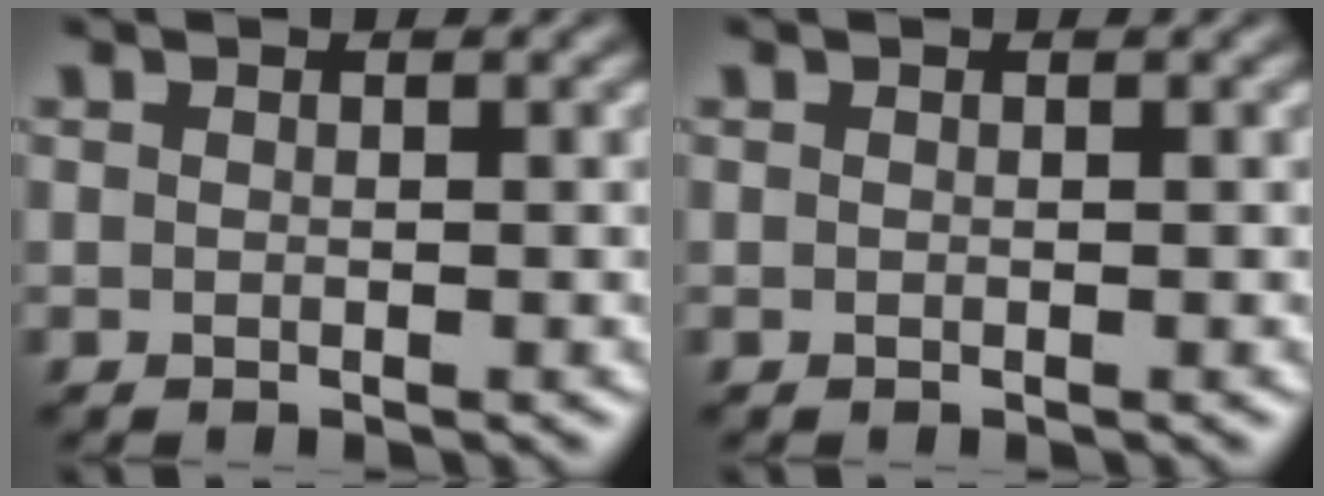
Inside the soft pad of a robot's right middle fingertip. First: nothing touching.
{"total": 0.0}